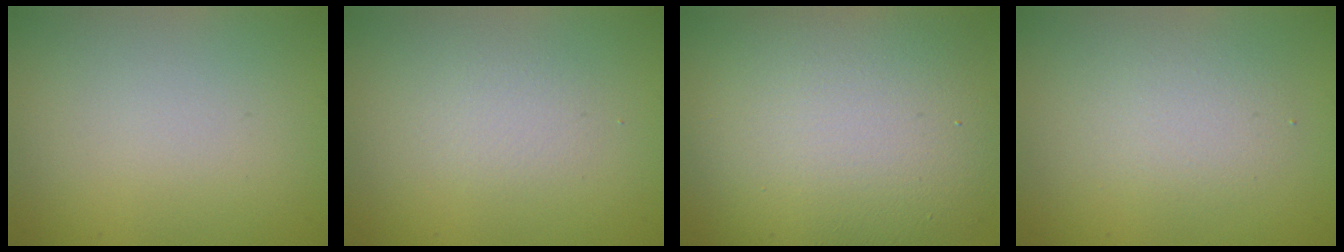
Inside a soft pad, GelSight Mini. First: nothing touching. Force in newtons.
{"total": 1.4, "press": 1.4, "slide": 0.0}
{"total": 12.8, "press": 12.8, "slide": 0.7}
{"total": 2.4, "press": 2.4, "slide": 0.2}